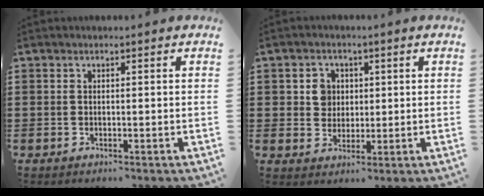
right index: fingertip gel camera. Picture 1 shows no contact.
{"total": 3.9, "force": [0.7, 3.6, 1.4], "torque": [-0.044, 0.013, 0.011]}